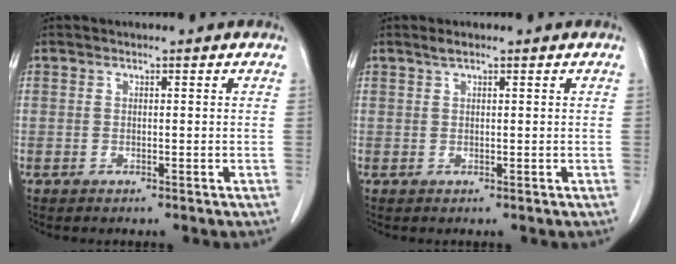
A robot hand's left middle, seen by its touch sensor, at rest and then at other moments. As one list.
[{"total": 1.0, "force": [0.8, 0.2, 0.7], "torque": [-0.015, 0.007, 0.016]}]